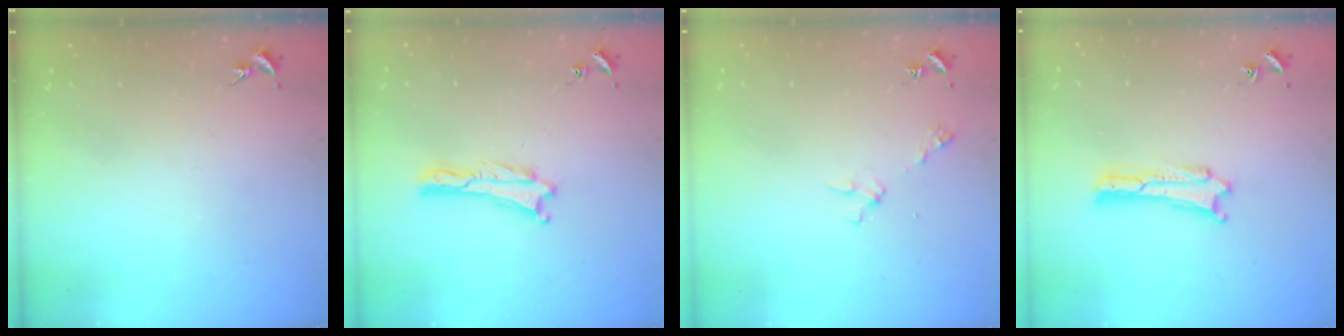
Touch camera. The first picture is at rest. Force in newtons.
{"total": 0.0}
{"total": 2.9, "press": 2.9, "slide": 0.2}
{"total": 0.0}